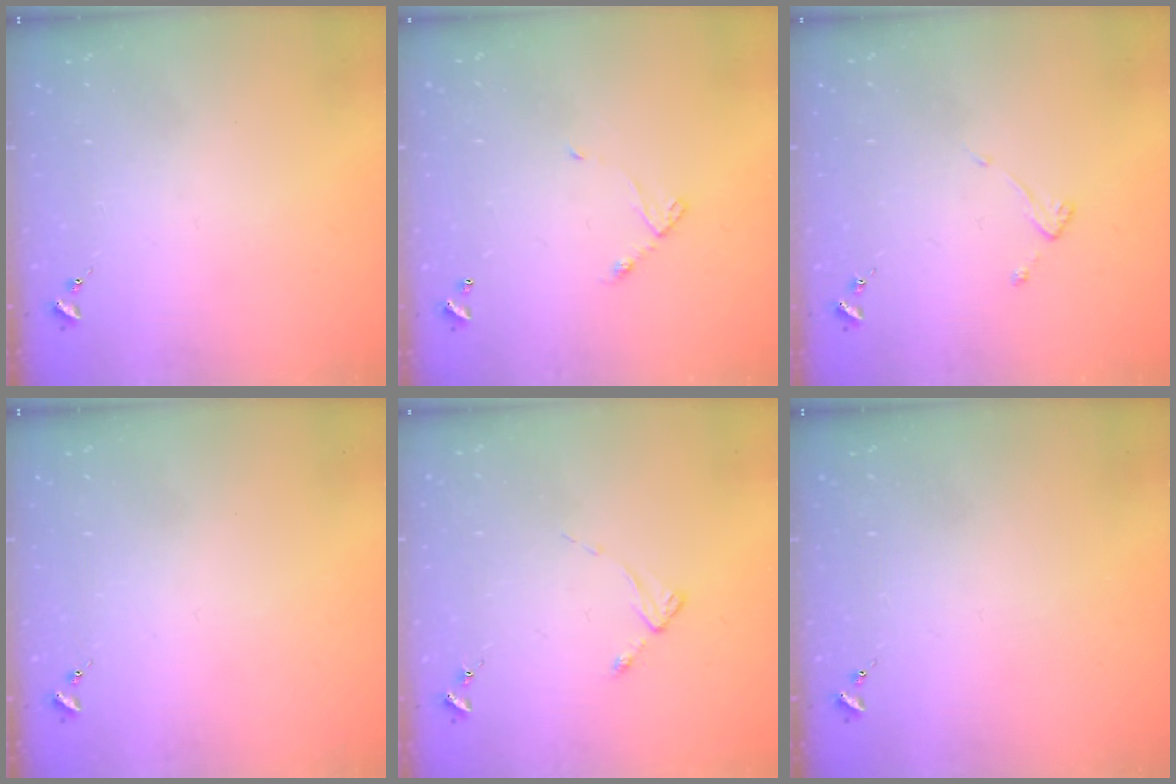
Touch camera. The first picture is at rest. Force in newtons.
{"total": 5.5, "press": 5.5, "slide": 0.3}
{"total": 3.6, "press": 3.6, "slide": 0.4}
{"total": 0.0}
{"total": 2.4, "press": 2.4, "slide": 0.3}
{"total": 0.0}